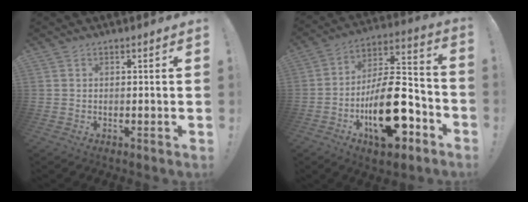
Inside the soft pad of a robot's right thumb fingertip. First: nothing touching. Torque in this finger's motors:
{"motor_torque": [2.07, 2.94, 2.36, -0.41, 0.69]}